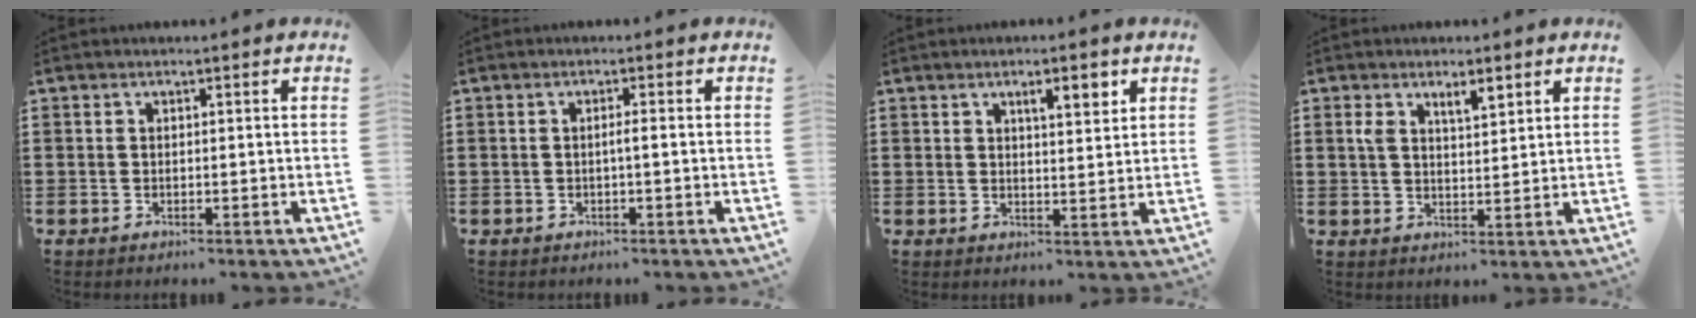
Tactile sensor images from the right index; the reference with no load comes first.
{"total": 1.2, "force": [-0.4, -0.1, 1.1], "torque": [-0.021, -0.003, -0.008]}
{"total": 3.8, "force": [1.9, 1.0, 3.2], "torque": [-0.050, 0.001, 0.027]}
{"total": 4.0, "force": [2.3, 1.5, 2.9], "torque": [-0.055, 0.003, 0.038]}